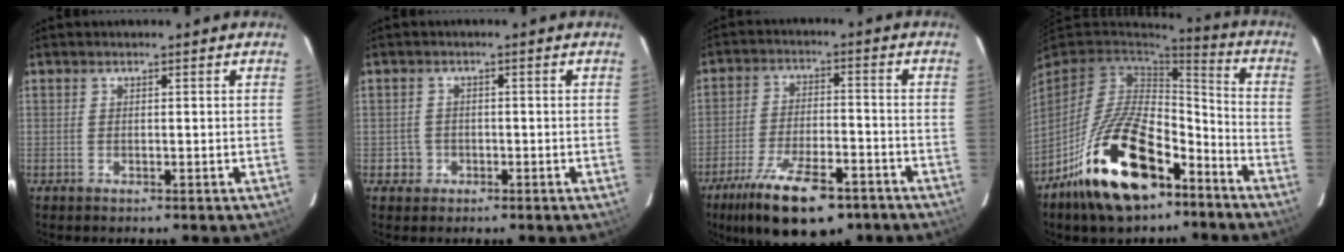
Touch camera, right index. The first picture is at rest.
{"total": 2.8, "force": [-0.9, 2.7, 0.1], "torque": [-0.002, 0.013, -0.012]}
{"total": 17.0, "force": [-11.3, 6.4, 10.9], "torque": [-0.217, -0.026, -0.181]}
{"total": 21.5, "force": [-12.4, 10.1, 14.5], "torque": [-0.285, -0.001, -0.207]}